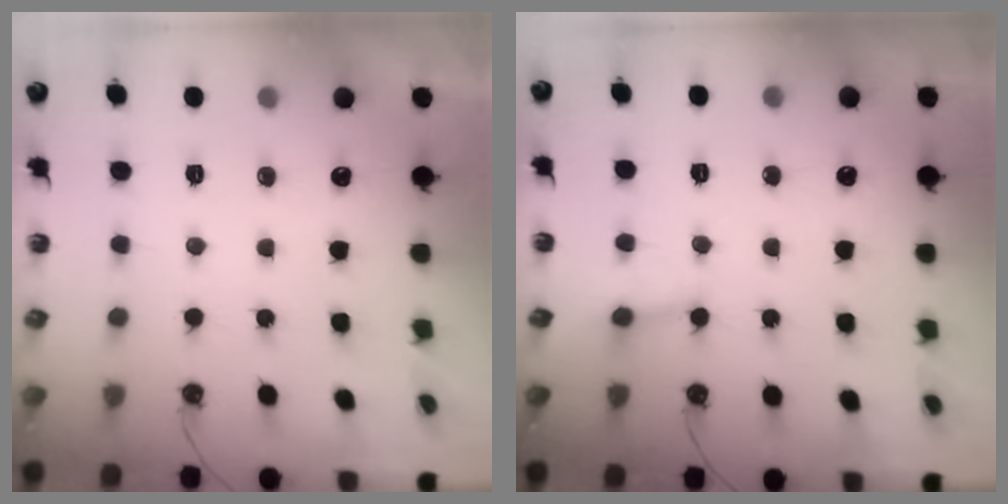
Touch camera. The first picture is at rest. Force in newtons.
{"total": 2.8, "press": 2.8, "slide": 0.3}